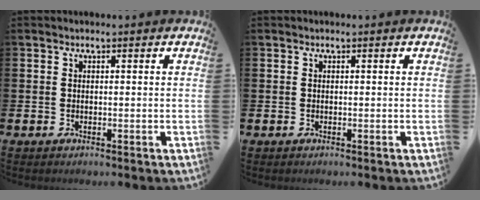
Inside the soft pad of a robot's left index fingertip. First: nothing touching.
{"total": 0.0}